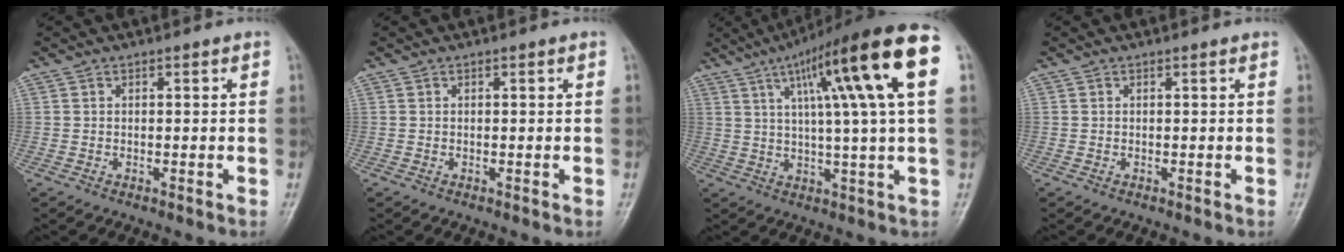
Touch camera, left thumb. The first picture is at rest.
{"total": 0.0}
{"total": 20.7, "force": [7.5, 2.1, 19.2], "torque": [-0.296, 0.009, 0.109]}
{"total": 0.0}